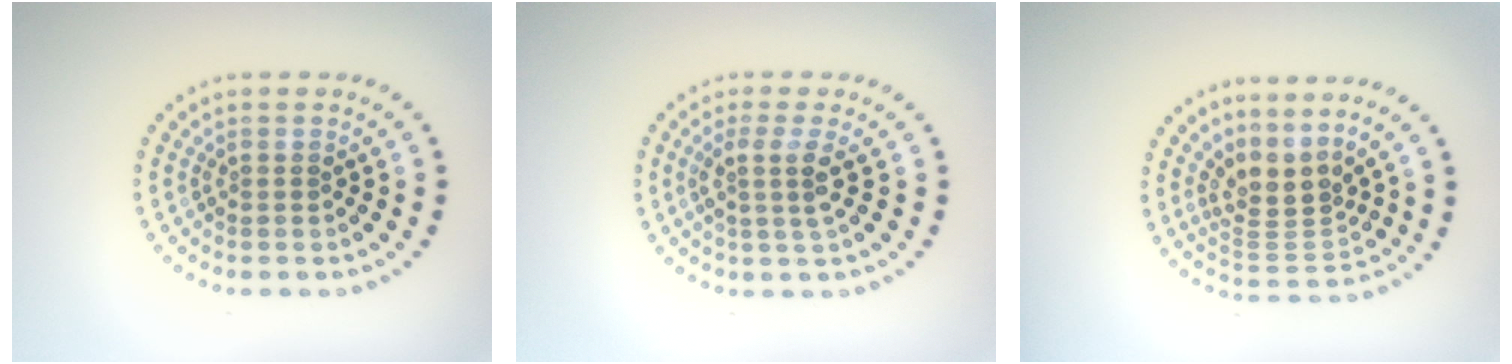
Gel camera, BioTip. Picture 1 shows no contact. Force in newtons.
{"total": 2.4, "press": 1.8, "slide": 1.6}
{"total": 3.4, "press": 2.4, "slide": 2.4}